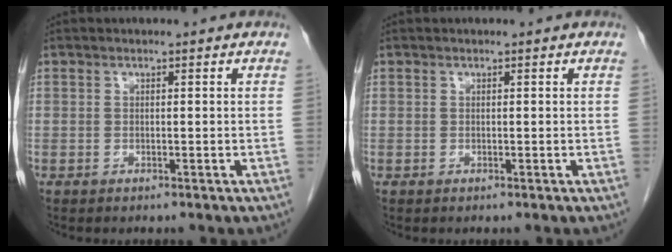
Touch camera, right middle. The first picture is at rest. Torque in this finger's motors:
{"motor_torque": [0.00, 0.00, 0.00, 0.00]}